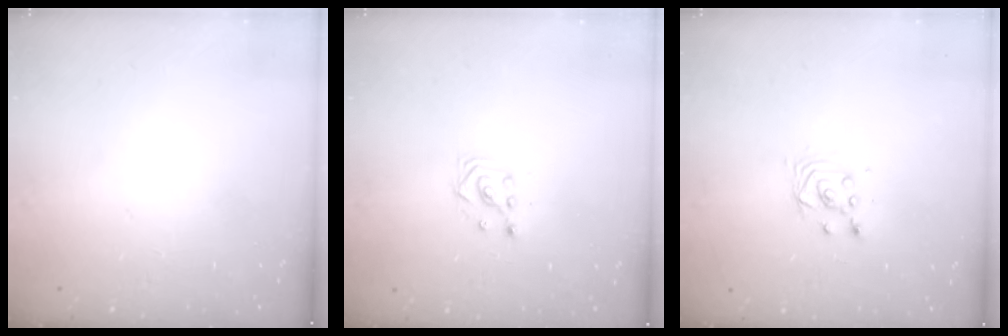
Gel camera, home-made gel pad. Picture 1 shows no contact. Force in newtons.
{"total": 3.3, "press": 3.3, "slide": 0.2}
{"total": 2.9, "press": 2.9, "slide": 0.1}